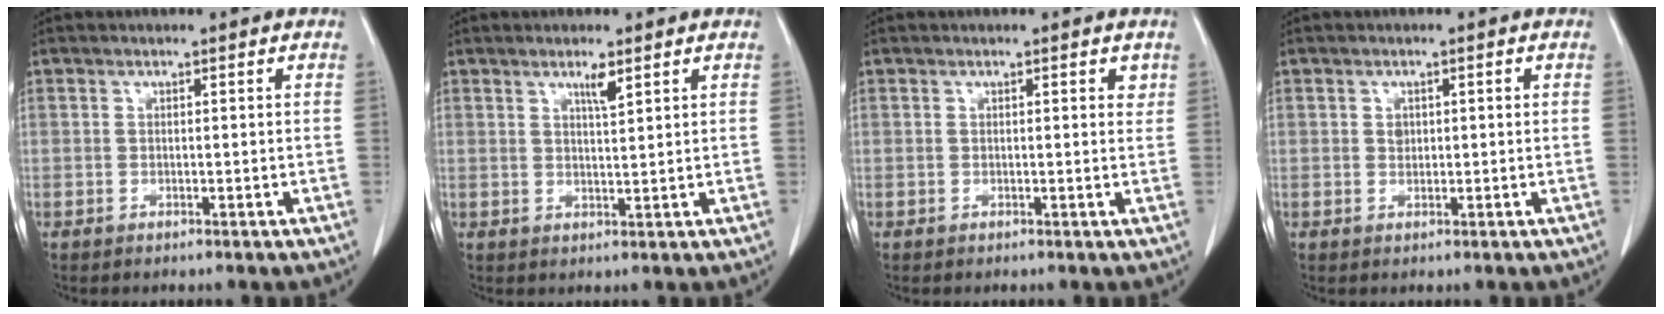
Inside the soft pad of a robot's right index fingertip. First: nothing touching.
{"total": 2.4, "force": [1.6, 0.1, 1.9], "torque": [-0.036, -0.004, 0.028]}
{"total": 1.2, "force": [0.7, 0.5, 0.9], "torque": [-0.011, -0.002, 0.006]}
{"total": 1.4, "force": [0.3, 1.1, 0.8], "torque": [-0.011, 0.005, 0.010]}